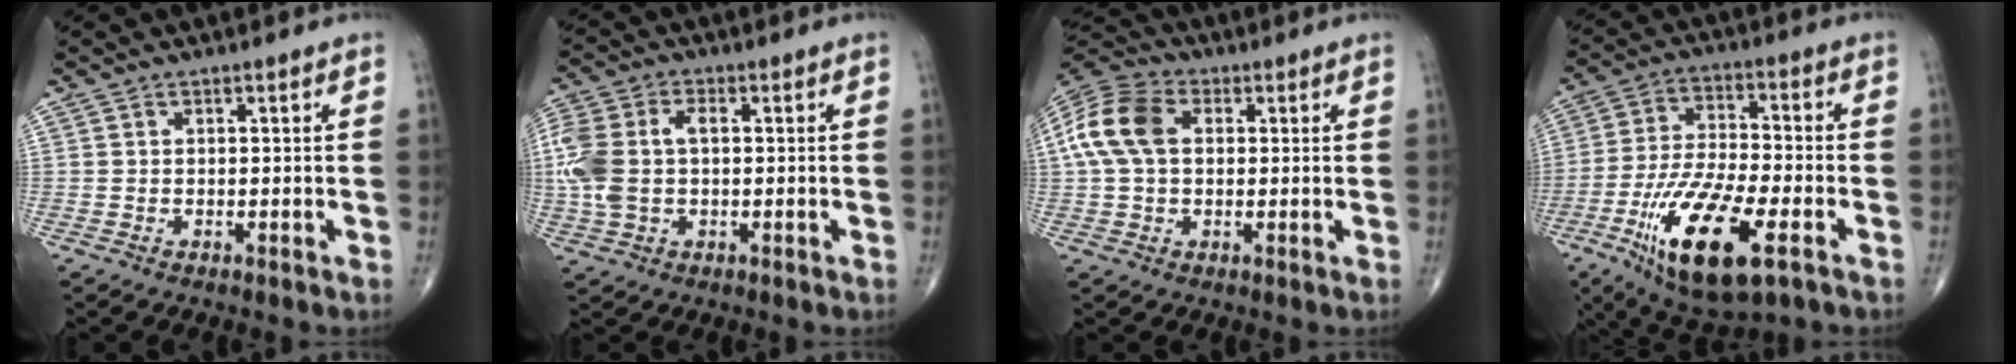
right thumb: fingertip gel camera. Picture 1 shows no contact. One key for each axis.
{"total": 11.7, "fx": 0.5, "fy": 7.3, "fz": 9.2, "tx": -0.231, "ty": 0.021, "tz": 0.010}
{"total": 12.0, "fx": 1.9, "fy": 8.1, "fz": 8.7, "tx": -0.181, "ty": 0.027, "tz": 0.028}
{"total": 19.1, "fx": -7.9, "fy": 6.7, "fz": 16.0, "tx": -0.312, "ty": 0.009, "tz": -0.131}